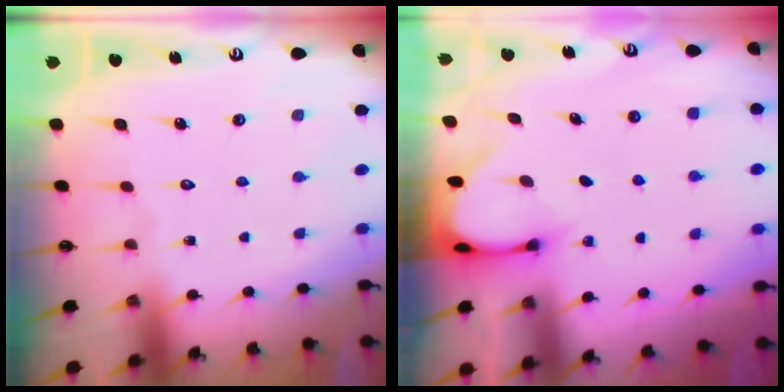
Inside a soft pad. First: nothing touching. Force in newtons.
{"total": 2.8, "press": 2.8, "slide": 0.2}